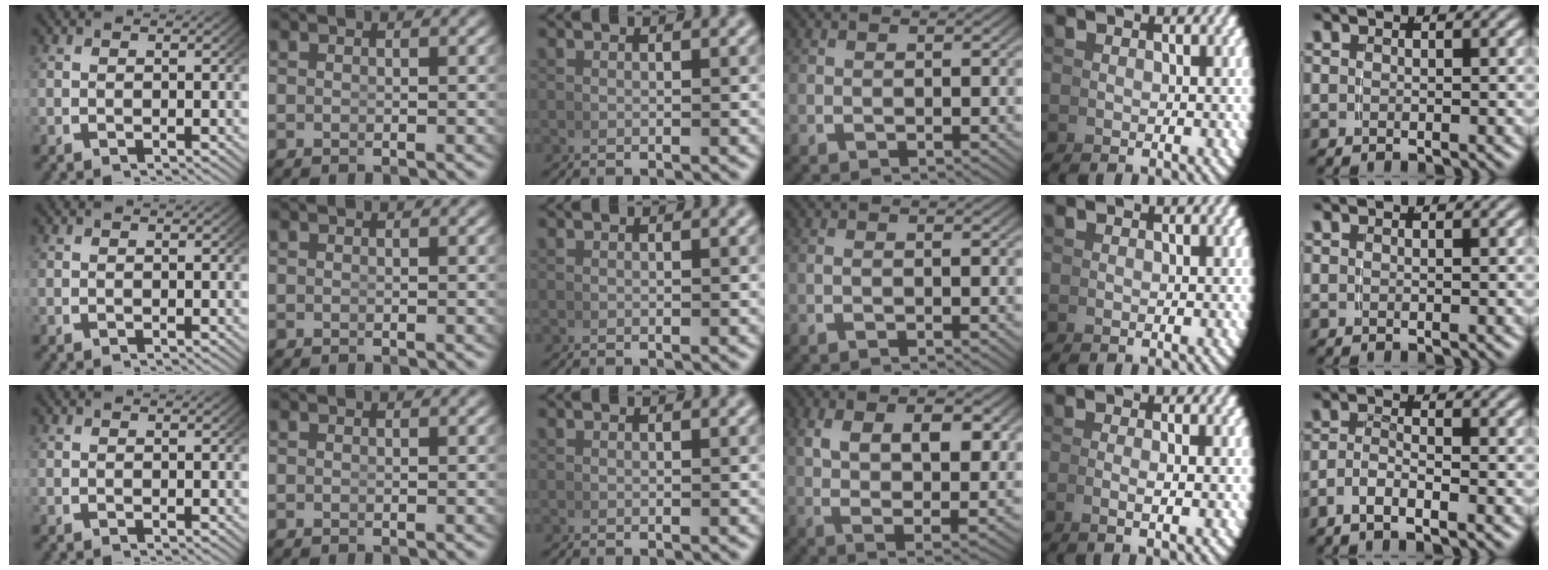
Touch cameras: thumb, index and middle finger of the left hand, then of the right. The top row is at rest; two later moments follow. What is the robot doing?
{"motion": "lift_and_place", "object": "hoodie"}